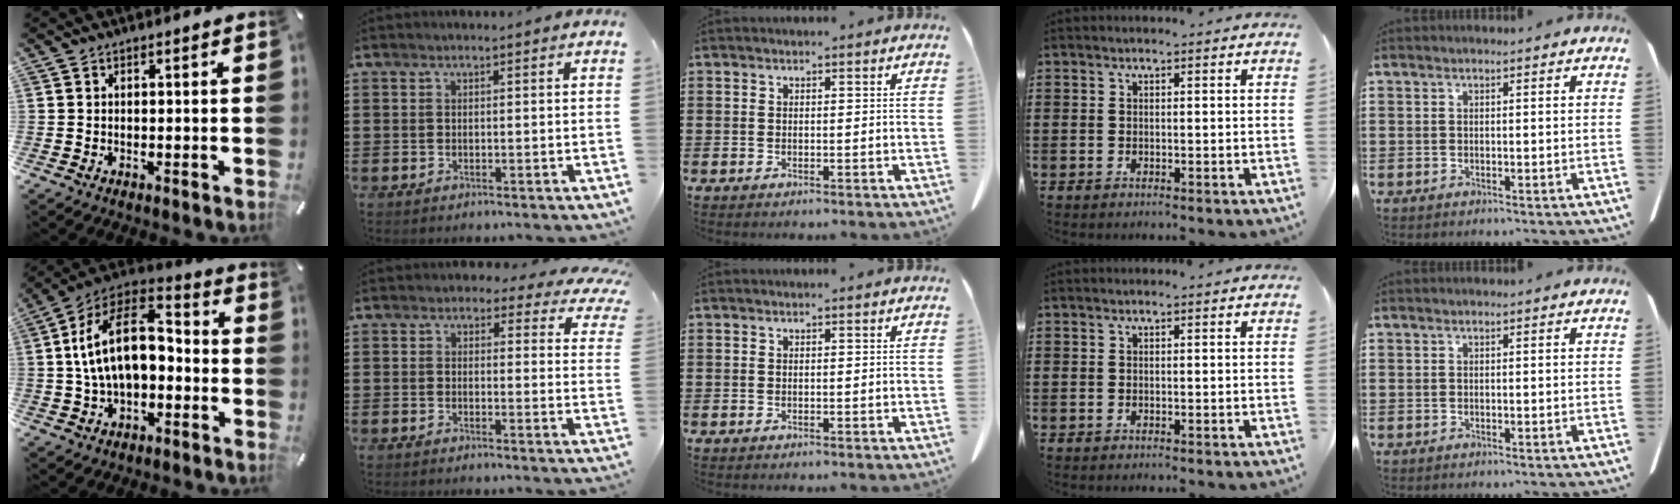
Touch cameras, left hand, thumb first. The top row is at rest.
{"thumb": {"total": 15.9, "force": [0.6, 10.0, 12.3], "torque": [-0.245, 0.009, 0.006]}, "index": {"total": 2.9, "force": [2.3, 1.3, 1.2], "torque": [-0.022, -0.010, 0.038]}}